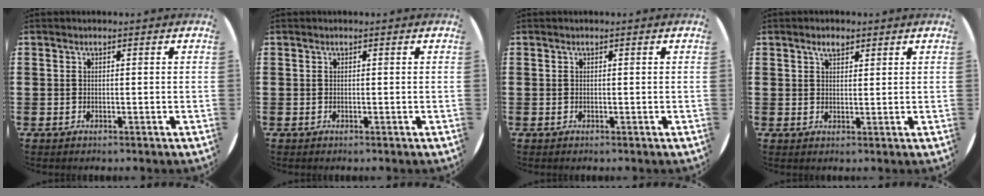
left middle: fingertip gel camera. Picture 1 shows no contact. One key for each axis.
{"total": 0.0}
{"total": 0.0}
{"total": 2.2, "fx": 1.7, "fy": 1.0, "fz": 1.1, "tx": -0.016, "ty": 0.002, "tz": 0.028}